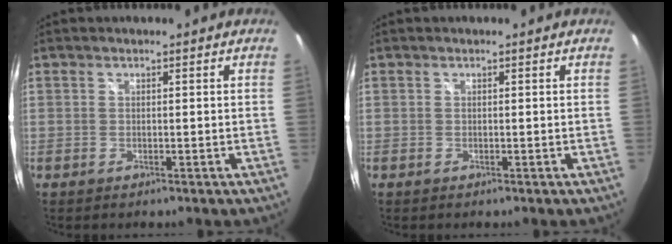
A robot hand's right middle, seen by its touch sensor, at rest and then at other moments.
{"total": 0.0}